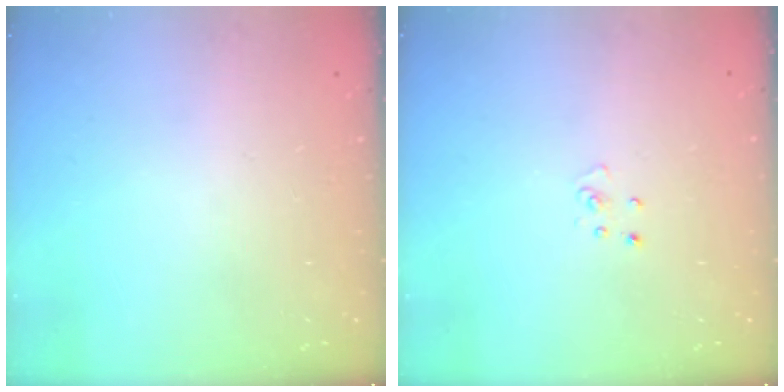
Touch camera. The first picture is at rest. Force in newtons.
{"total": 2.5, "press": 2.5, "slide": 0.3}